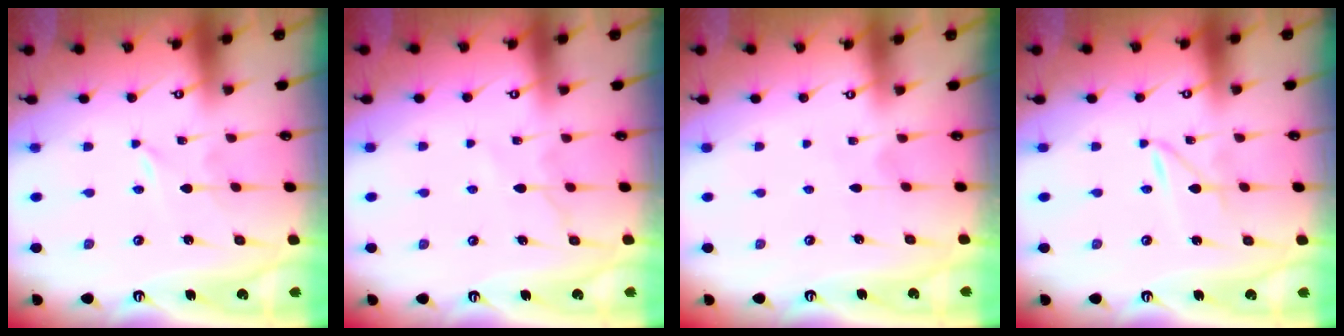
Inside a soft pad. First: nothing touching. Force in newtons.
{"total": 6.3, "press": 6.3, "slide": 0.5}
{"total": 3.2, "press": 3.2, "slide": 0.3}
{"total": 1.9, "press": 1.9, "slide": 0.2}